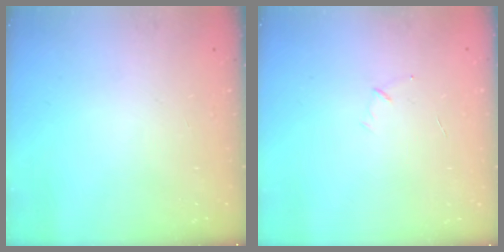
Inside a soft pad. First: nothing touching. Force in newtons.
{"total": 4.1, "press": 3.9, "slide": 1.0}